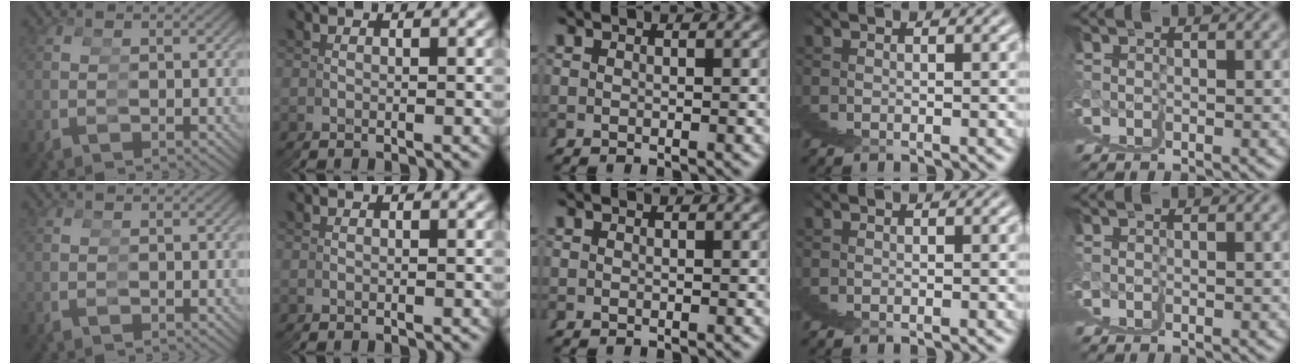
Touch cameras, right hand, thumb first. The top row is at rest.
{}